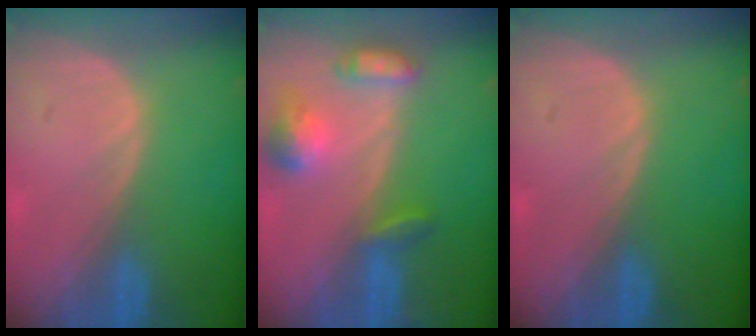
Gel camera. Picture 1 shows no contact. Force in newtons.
{"total": 6.2, "press": 6.2, "slide": 0.4}
{"total": 0.0}